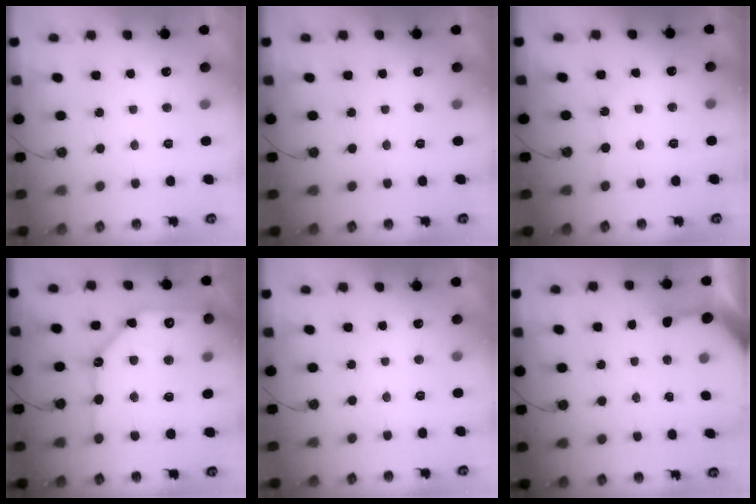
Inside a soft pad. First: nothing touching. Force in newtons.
{"total": 0.0}
{"total": 2.4, "press": 2.4, "slide": 0.4}
{"total": 18.8, "press": 18.7, "slide": 1.0}
{"total": 0.0}
{"total": 6.2, "press": 6.2, "slide": 0.2}